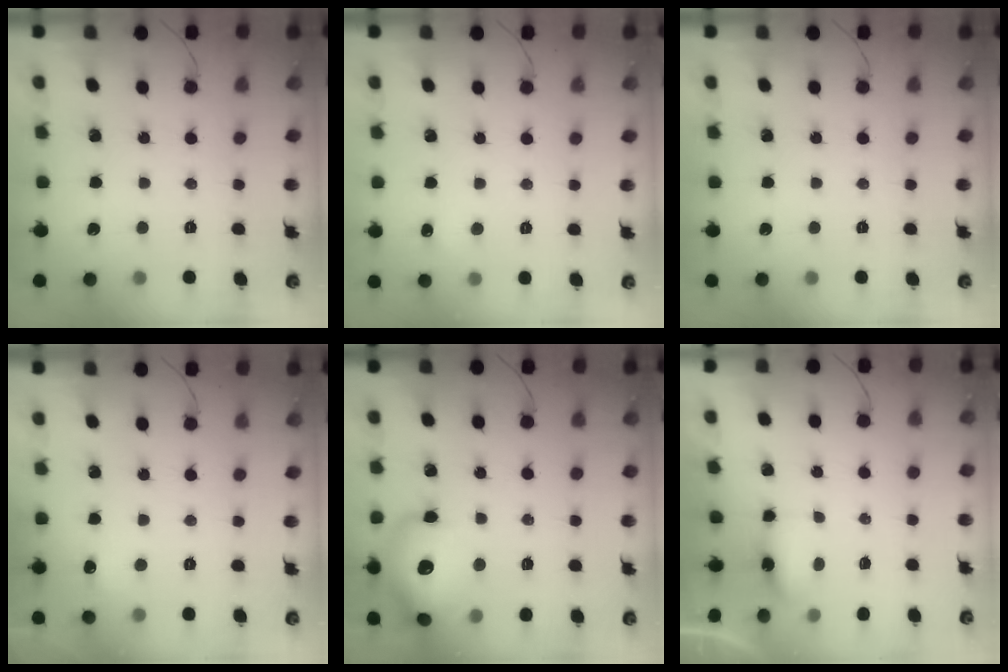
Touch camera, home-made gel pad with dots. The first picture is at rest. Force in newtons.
{"total": 4.2, "press": 3.9, "slide": 1.3}
{"total": 0.0}
{"total": 4.6, "press": 4.4, "slide": 1.2}
{"total": 16.2, "press": 16.0, "slide": 2.6}
{"total": 6.0, "press": 5.1, "slide": 3.2}